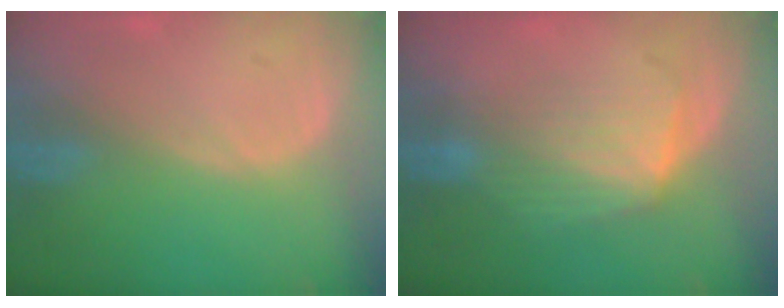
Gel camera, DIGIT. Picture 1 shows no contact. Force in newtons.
{"total": 7.1, "press": 6.5, "slide": 2.9}